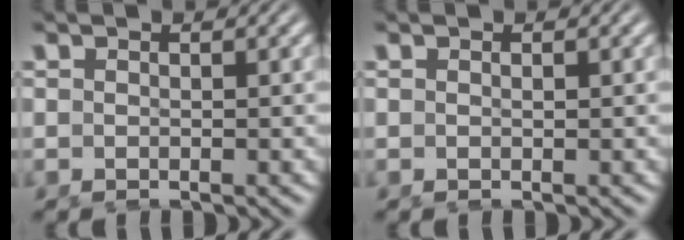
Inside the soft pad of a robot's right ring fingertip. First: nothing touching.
{"total": 0.0}